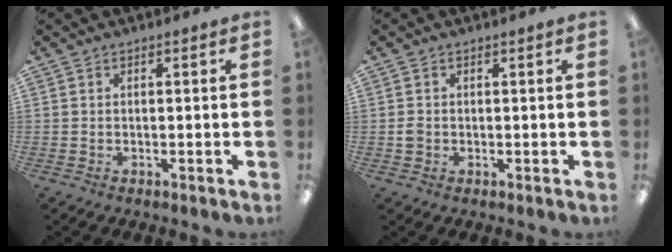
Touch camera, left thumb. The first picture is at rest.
{"total": 1.3, "force": [0.0, 1.2, 0.5], "torque": [-0.010, 0.004, -0.001]}